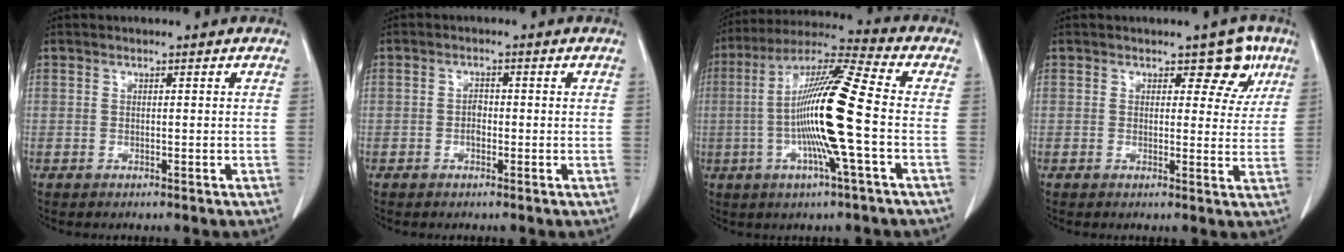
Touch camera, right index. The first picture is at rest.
{"total": 1.5, "force": [-0.5, 0.9, 1.1], "torque": [-0.017, 0.004, -0.009]}
{"total": 15.6, "force": [-2.2, -0.6, 15.4], "torque": [-0.291, 0.001, -0.055]}
{"total": 5.1, "force": [2.7, 3.0, 3.1], "torque": [-0.012, 0.005, 0.027]}